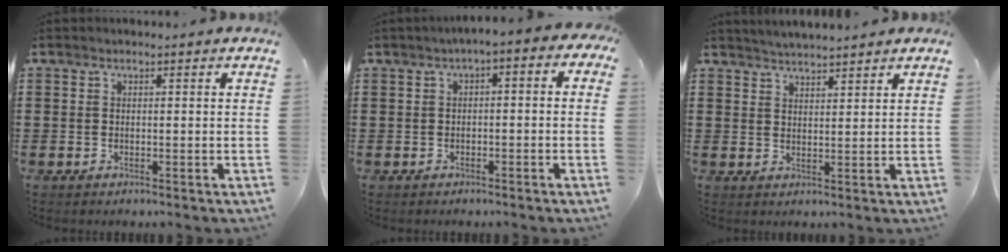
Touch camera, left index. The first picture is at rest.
{"total": 2.3, "force": [-1.8, 0.7, 1.2], "torque": [-0.026, 0.004, -0.041]}
{"total": 2.7, "force": [2.6, -0.3, 0.0], "torque": [-0.008, -0.006, 0.049]}